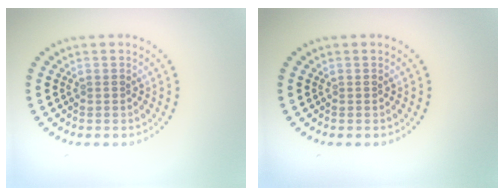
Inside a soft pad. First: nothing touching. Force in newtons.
{"total": 0.0}